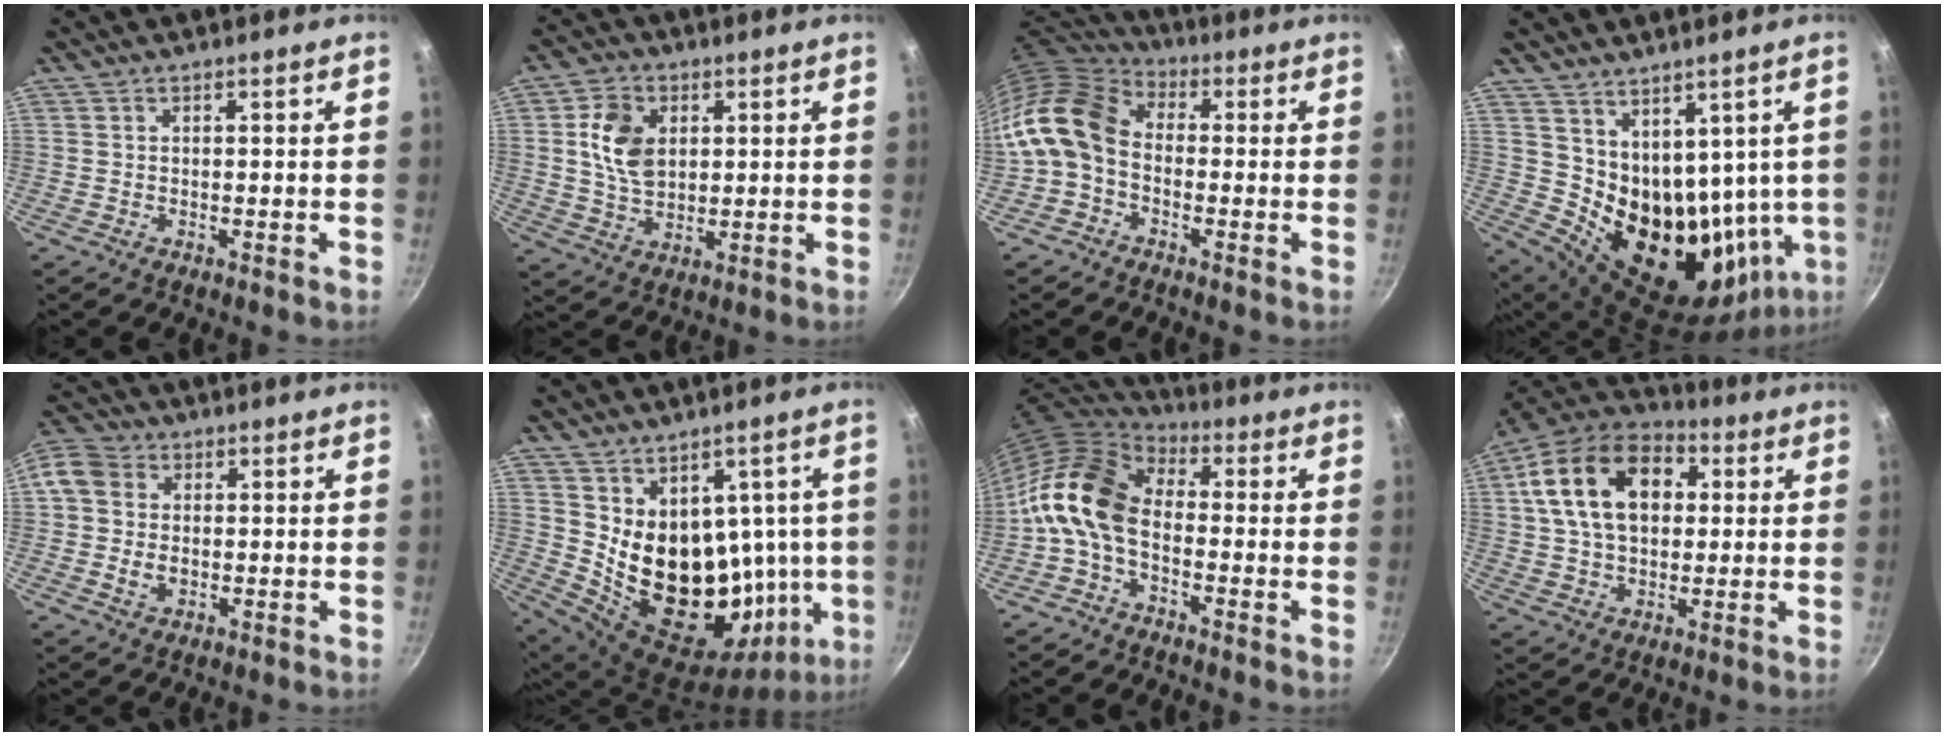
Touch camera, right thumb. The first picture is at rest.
{"total": 9.4, "force": [2.0, 6.6, 6.4], "torque": [-0.101, -0.004, 0.038]}
{"total": 13.2, "force": [-2.0, 9.8, 8.6], "torque": [-0.160, 0.039, -0.064]}
{"total": 17.0, "force": [6.3, 11.2, 11.2], "torque": [-0.146, -0.039, 0.140]}
{"total": 10.4, "force": [0.1, 8.5, 5.9], "torque": [-0.114, 0.015, -0.010]}
{"total": 21.1, "force": [2.9, 14.4, 15.1], "torque": [-0.186, -0.051, 0.076]}
{"total": 13.0, "force": [-1.8, 8.2, 9.8], "torque": [-0.176, 0.036, -0.056]}
{"total": 19.2, "force": [4.4, 13.0, 13.4], "torque": [-0.213, 0.021, 0.060]}